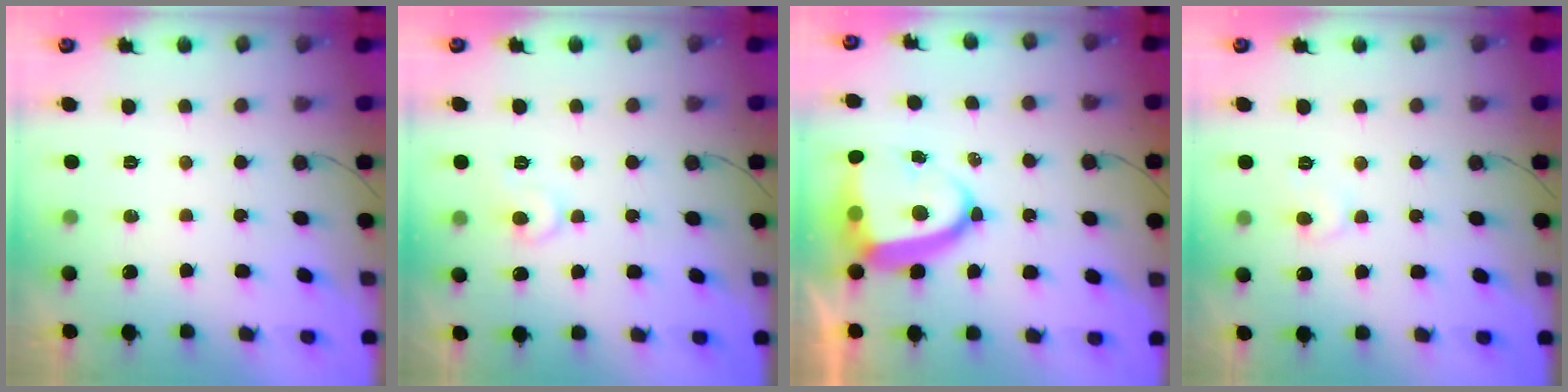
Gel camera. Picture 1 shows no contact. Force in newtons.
{"total": 7.6, "press": 7.5, "slide": 0.6}
{"total": 11.9, "press": 11.7, "slide": 1.9}
{"total": 5.5, "press": 5.5, "slide": 0.3}